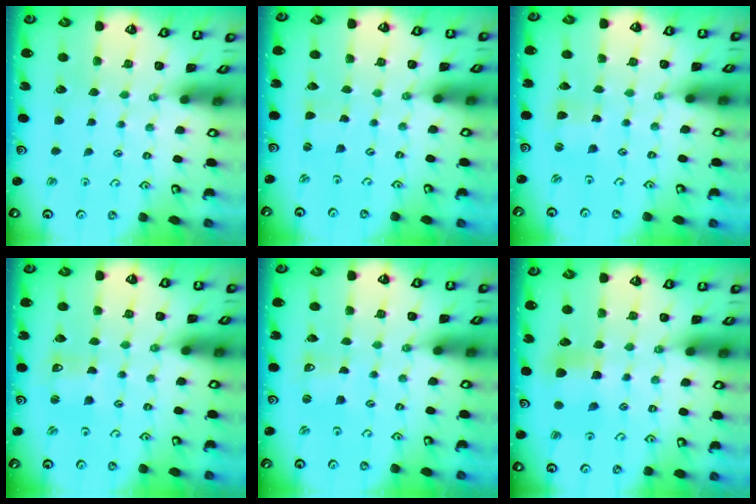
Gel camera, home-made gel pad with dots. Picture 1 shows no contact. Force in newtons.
{"total": 0.0}
{"total": 1.8, "press": 1.8, "slide": 0.3}
{"total": 1.5, "press": 1.5, "slide": 0.3}
{"total": 0.0}
{"total": 6.3, "press": 6.3, "slide": 0.2}